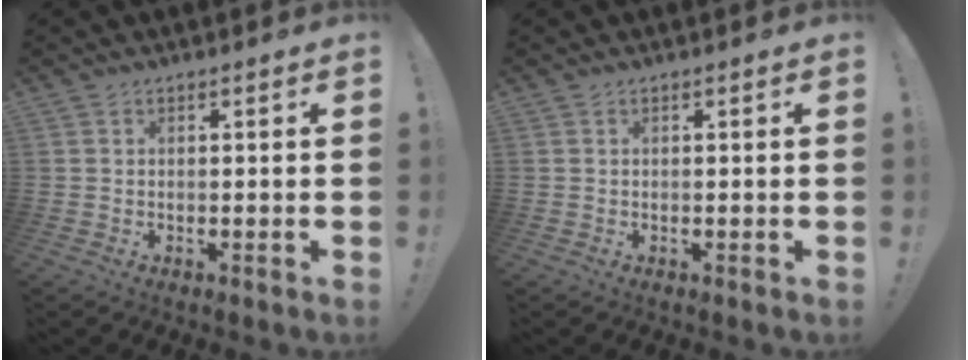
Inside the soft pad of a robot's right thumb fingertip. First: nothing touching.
{"total": 0.0}